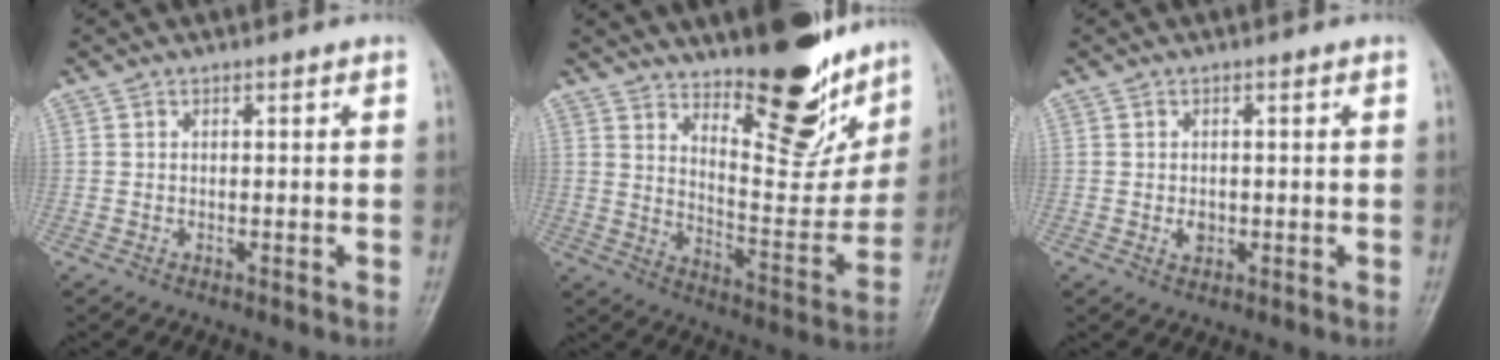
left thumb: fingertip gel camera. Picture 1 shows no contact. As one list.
[{"total": 20.3, "force": [14.3, 7.5, 12.3], "torque": [-0.119, -0.104, 0.219]}, {"total": 2.0, "force": [-0.3, 1.6, 1.2], "torque": [-0.012, 0.000, -0.002]}]